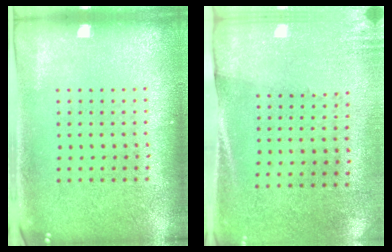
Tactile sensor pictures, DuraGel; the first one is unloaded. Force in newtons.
{"total": 2.7, "press": 2.3, "slide": 1.4}